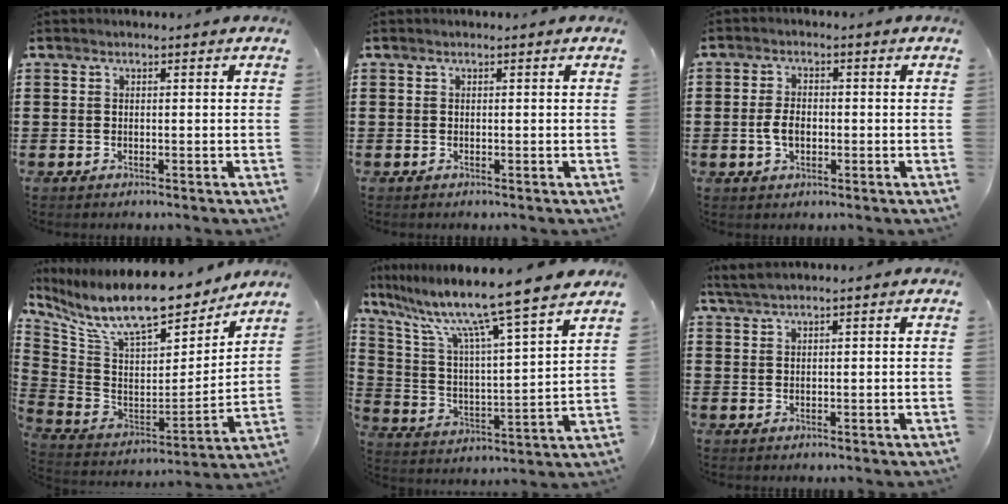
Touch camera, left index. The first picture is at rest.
{"total": 0.0}
{"total": 3.7, "force": [-0.5, 2.1, 3.0], "torque": [-0.071, 0.000, -0.014]}
{"total": 13.6, "force": [11.0, 3.0, 7.3], "torque": [-0.174, -0.071, 0.195]}
{"total": 11.3, "force": [9.3, -1.0, 6.4], "torque": [-0.160, -0.067, 0.146]}
{"total": 1.8, "force": [1.4, 0.0, 1.2], "torque": [-0.024, 0.000, 0.027]}